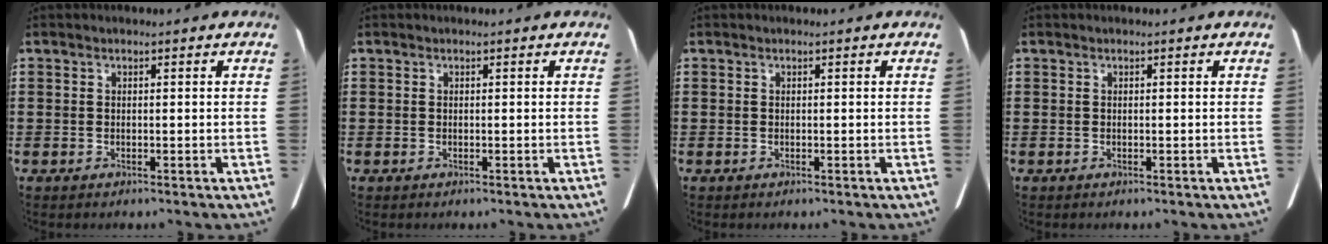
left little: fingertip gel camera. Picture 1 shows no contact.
{"total": 0.0}
{"total": 0.0}
{"total": 0.0}